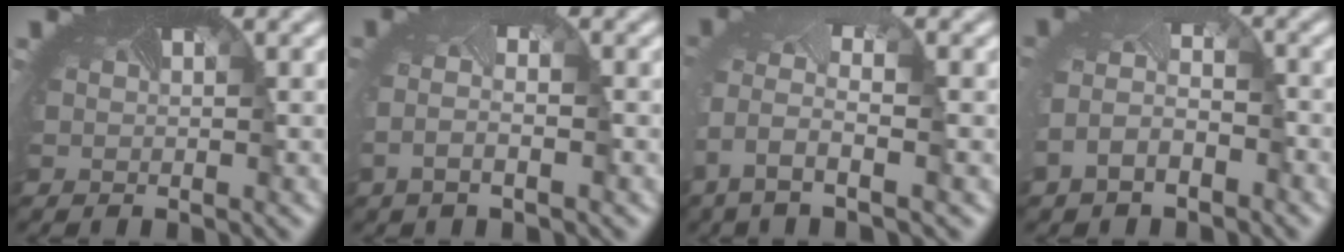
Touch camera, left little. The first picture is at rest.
{"total": 2.1, "force": [-0.8, 0.6, 1.9], "torque": [-0.059, -0.004, -0.021]}
{"total": 5.2, "force": [-1.9, 2.2, 4.3], "torque": [-0.119, -0.014, -0.042]}
{"total": 3.6, "force": [-2.1, 2.3, 1.9], "torque": [-0.058, -0.010, -0.049]}